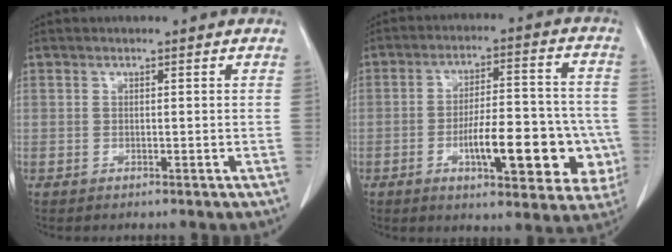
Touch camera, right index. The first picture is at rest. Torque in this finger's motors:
{"motor_torque": [0.90, -0.56, 0.30, 0.11]}